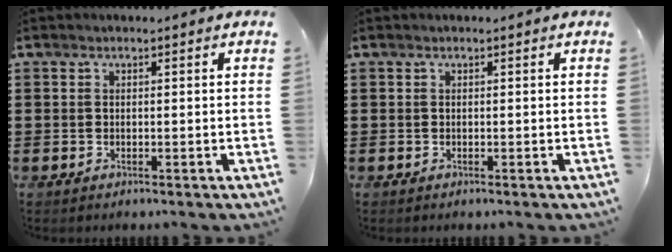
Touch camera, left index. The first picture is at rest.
{"total": 0.0}